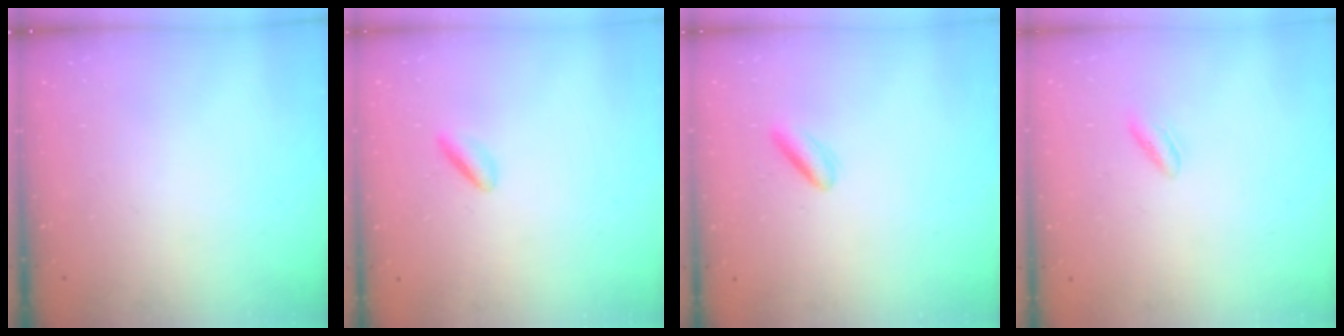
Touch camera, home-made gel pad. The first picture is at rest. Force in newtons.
{"total": 1.6, "press": 1.3, "slide": 0.8}
{"total": 2.8, "press": 2.6, "slide": 0.8}
{"total": 2.5, "press": 2.4, "slide": 0.7}